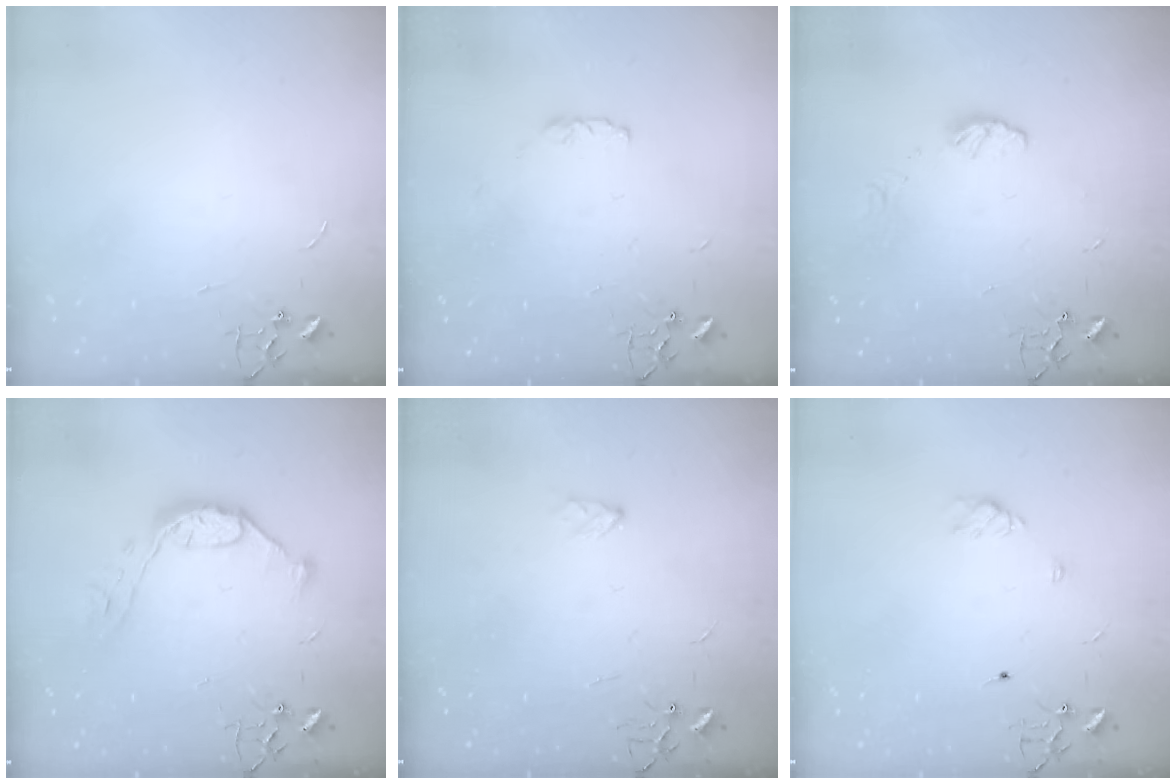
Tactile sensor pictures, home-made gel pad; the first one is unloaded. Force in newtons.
{"total": 3.5, "press": 3.5, "slide": 0.5}
{"total": 5.4, "press": 5.4, "slide": 0.6}
{"total": 10.2, "press": 10.2, "slide": 1.0}
{"total": 3.5, "press": 3.5, "slide": 0.5}
{"total": 5.8, "press": 5.7, "slide": 0.8}